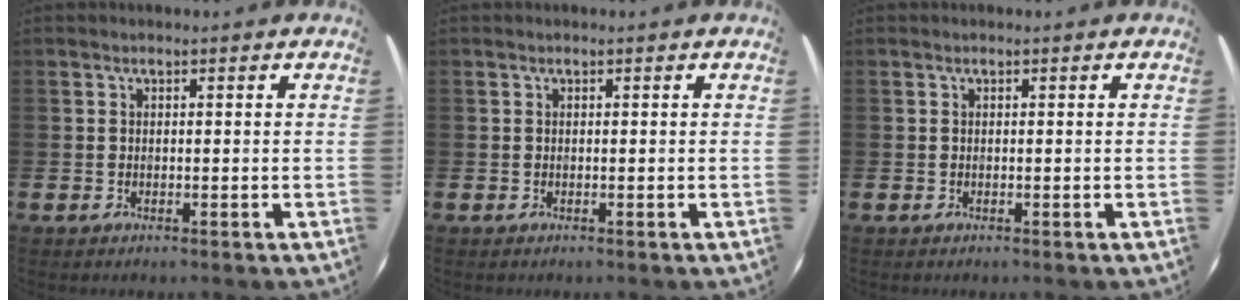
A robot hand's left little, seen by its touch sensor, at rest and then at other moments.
{"total": 0.0}
{"total": 0.0}